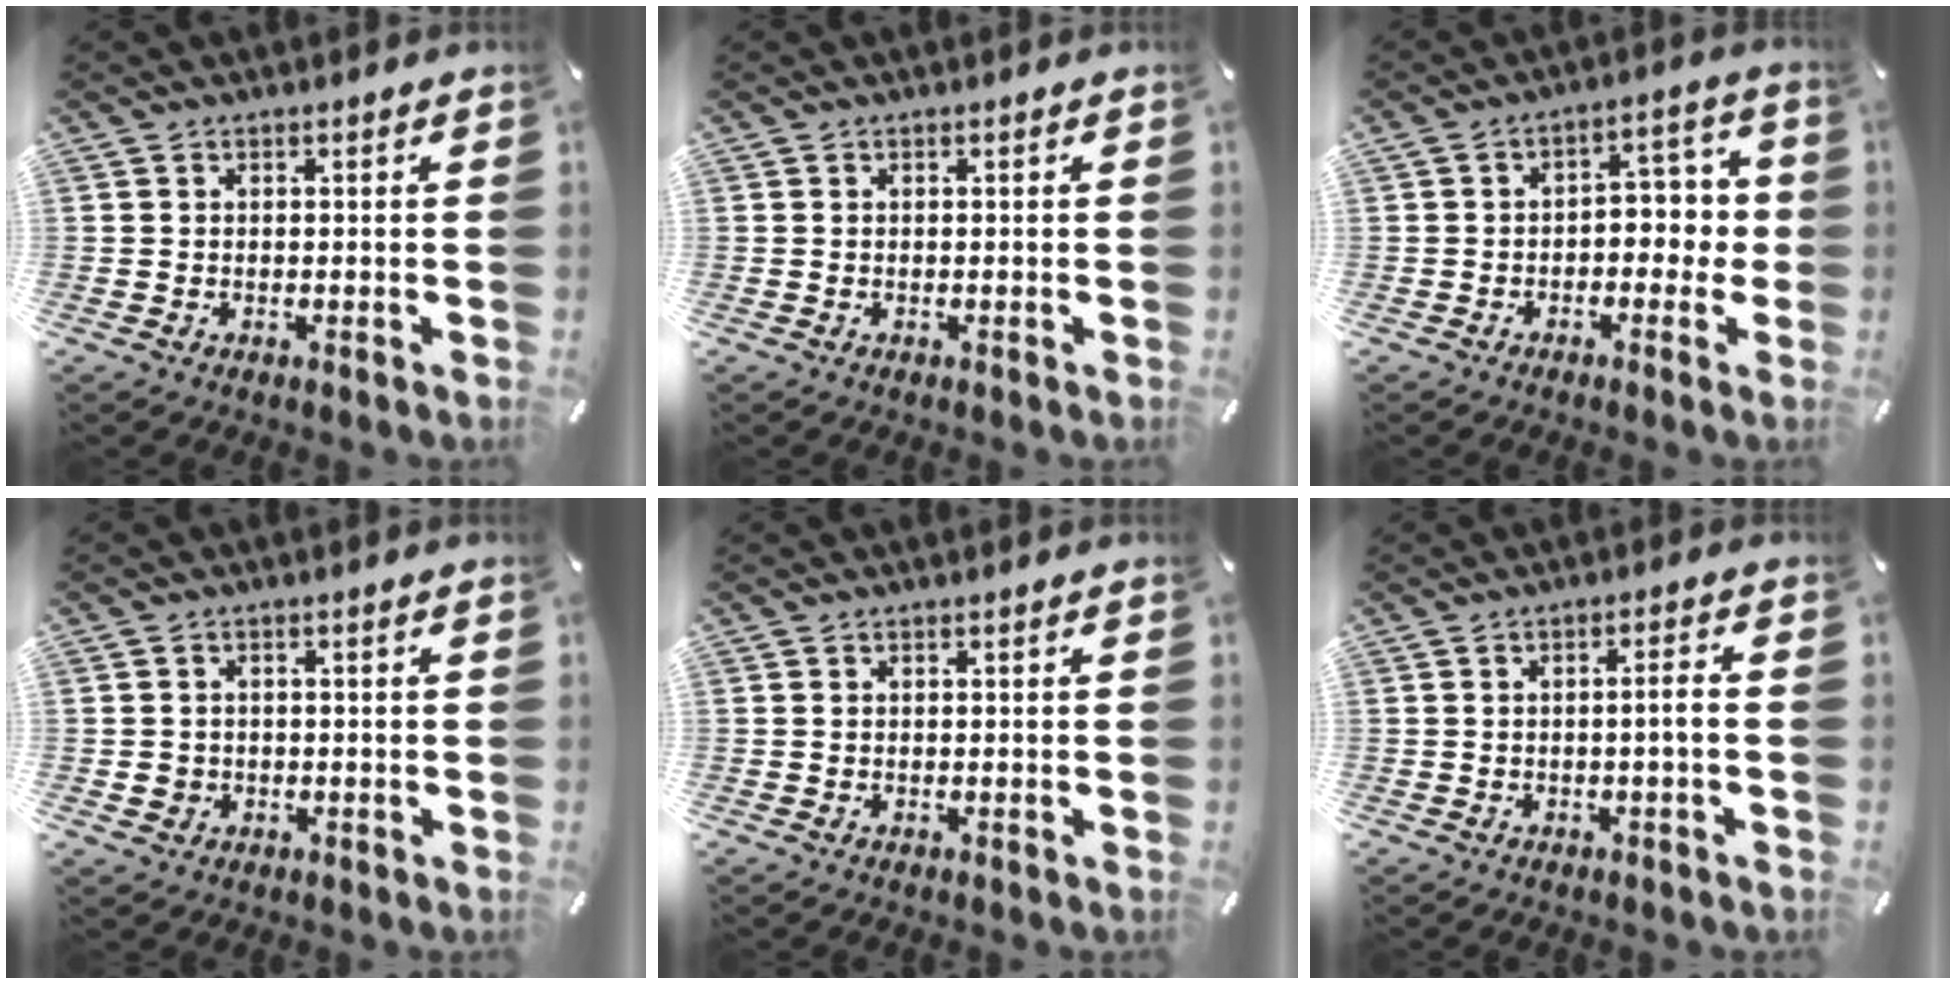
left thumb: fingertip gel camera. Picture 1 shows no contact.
{"total": 0.0}
{"total": 6.6, "force": [-1.2, 4.9, 4.3], "torque": [-0.049, 0.008, -0.031]}
{"total": 2.5, "force": [-0.5, 2.3, 0.8], "torque": [-0.015, 0.004, -0.012]}
{"total": 0.0}
{"total": 3.3, "force": [-0.7, 0.3, 3.2], "torque": [-0.057, 0.001, -0.014]}